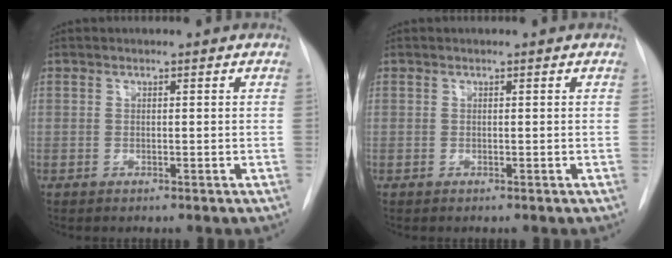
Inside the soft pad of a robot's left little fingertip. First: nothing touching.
{"total": 0.0}